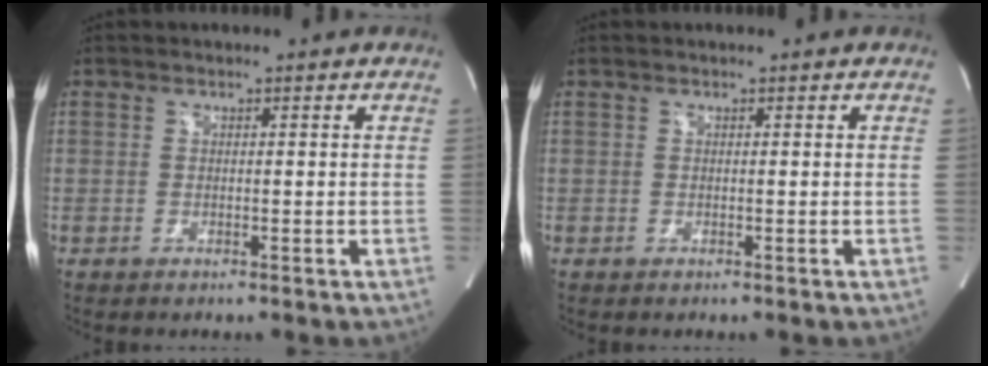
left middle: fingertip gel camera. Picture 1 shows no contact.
{"total": 0.0}